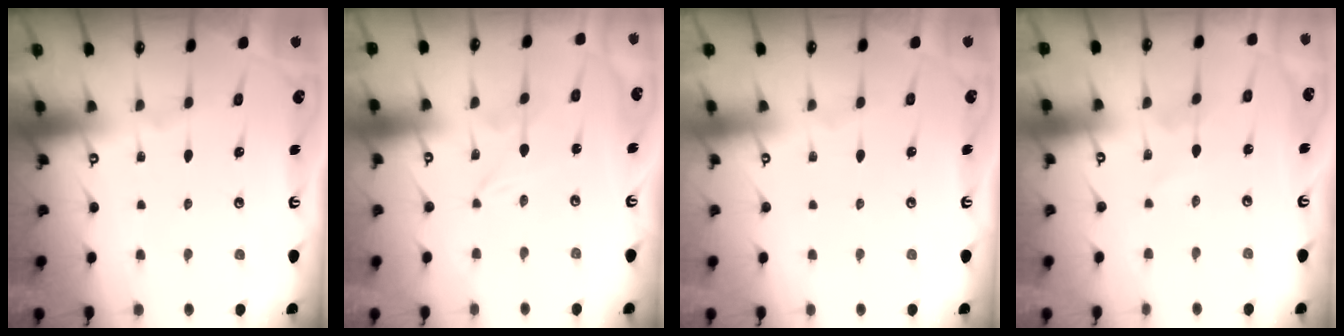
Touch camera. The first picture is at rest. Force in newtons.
{"total": 0.0}
{"total": 0.0}
{"total": 1.5, "press": 1.4, "slide": 0.2}